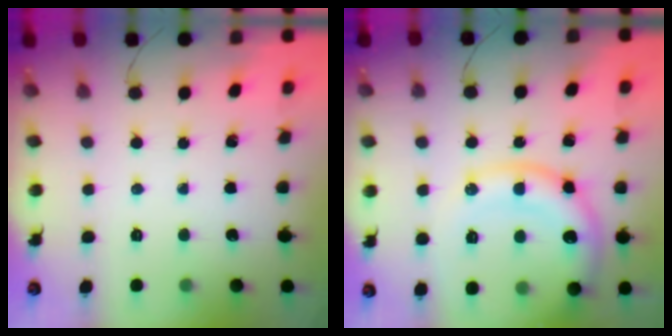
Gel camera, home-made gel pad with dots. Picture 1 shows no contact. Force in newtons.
{"total": 15.2, "press": 15.1, "slide": 1.7}